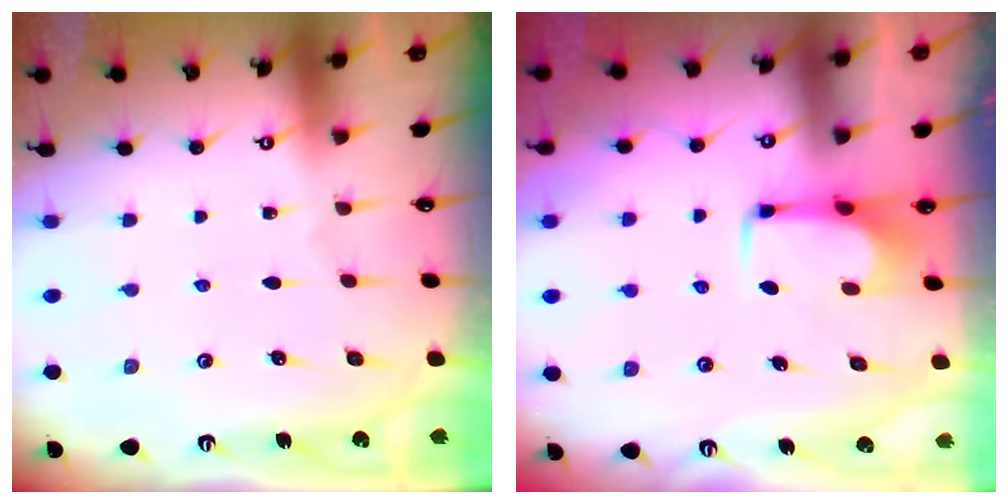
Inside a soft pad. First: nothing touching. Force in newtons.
{"total": 1.7, "press": 1.7, "slide": 0.4}